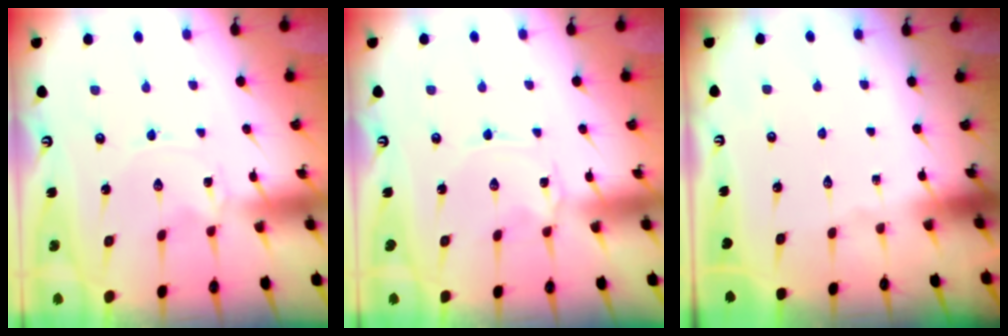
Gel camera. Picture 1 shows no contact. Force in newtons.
{"total": 1.5, "press": 1.5, "slide": 0.2}
{"total": 0.0}